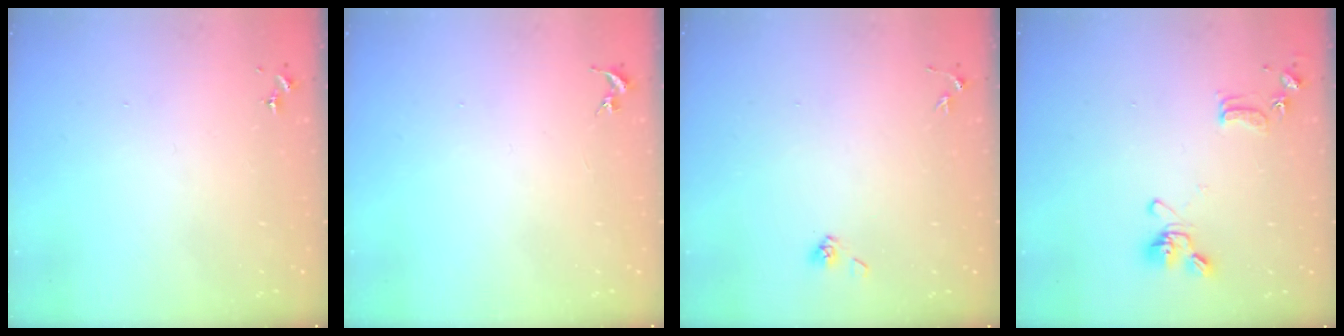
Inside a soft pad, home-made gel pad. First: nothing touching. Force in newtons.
{"total": 0.0}
{"total": 3.9, "press": 3.5, "slide": 1.7}
{"total": 13.7, "press": 13.6, "slide": 2.1}